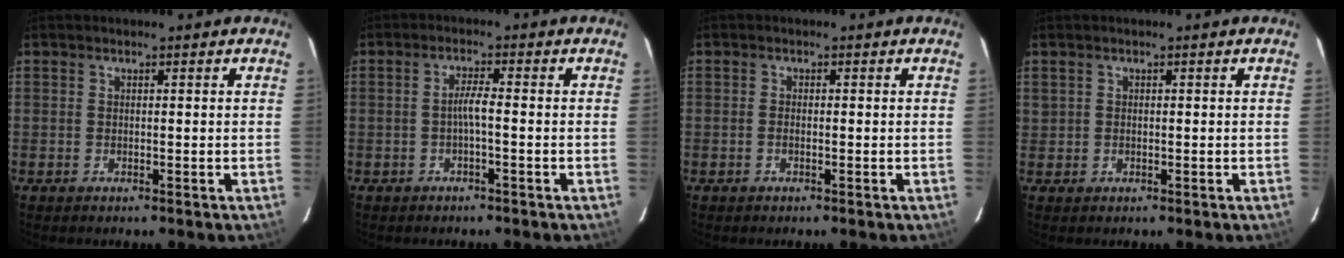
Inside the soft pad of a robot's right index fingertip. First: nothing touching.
{"total": 2.3, "force": [-0.8, -0.1, 2.2], "torque": [-0.042, 0.005, -0.015]}
{"total": 0.7, "force": [-0.3, 0.4, 0.5], "torque": [-0.011, 0.001, -0.006]}
{"total": 0.8, "force": [0.2, 0.8, 0.0], "torque": [0.003, 0.003, 0.004]}